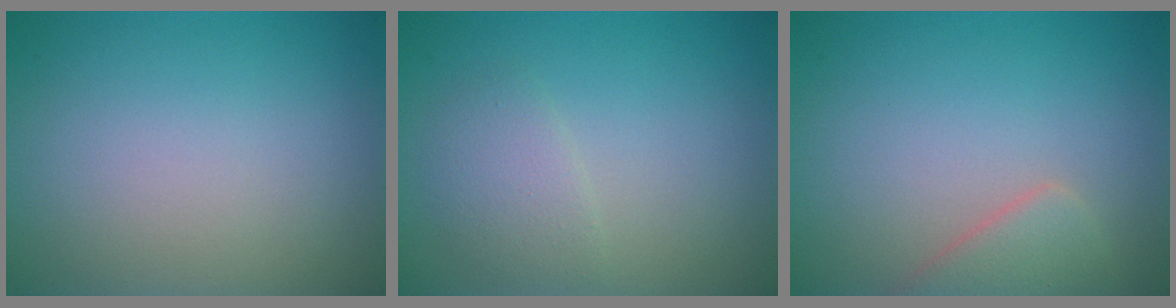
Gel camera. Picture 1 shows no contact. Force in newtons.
{"total": 2.0, "press": 2.0, "slide": 0.1}
{"total": 2.8, "press": 2.8, "slide": 0.2}